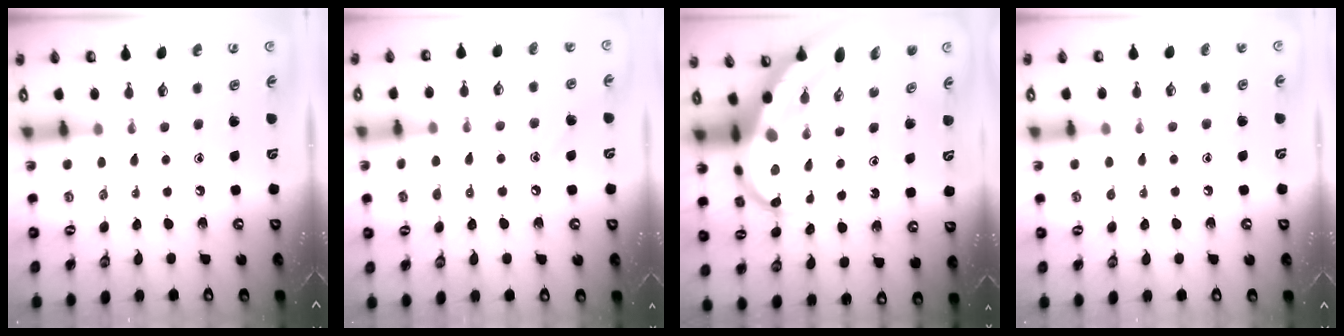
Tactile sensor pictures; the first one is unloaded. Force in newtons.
{"total": 11.0, "press": 11.0, "slide": 0.9}
{"total": 11.5, "press": 11.3, "slide": 2.2}
{"total": 2.7, "press": 2.6, "slide": 0.7}